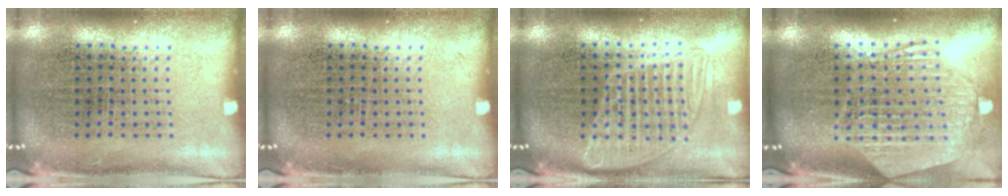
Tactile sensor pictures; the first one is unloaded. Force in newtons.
{"total": 0.0}
{"total": 1.7, "press": 1.5, "slide": 0.9}
{"total": 2.7, "press": 2.3, "slide": 1.5}